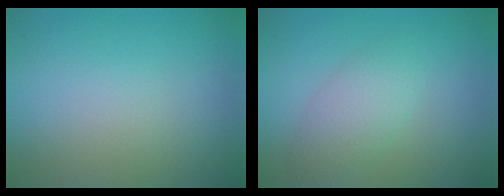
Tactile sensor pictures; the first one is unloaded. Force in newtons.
{"total": 3.0, "press": 3.0, "slide": 0.0}